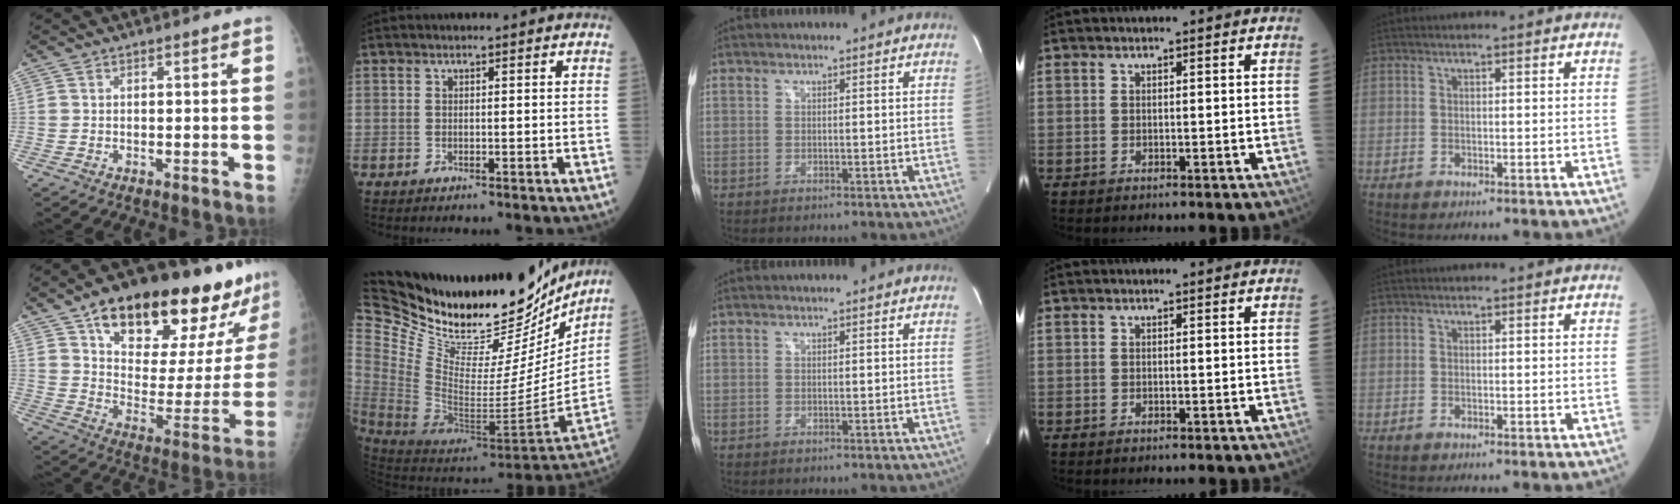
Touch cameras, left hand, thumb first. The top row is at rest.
{"thumb": {"total": 27.7, "force": [18.2, 10.5, 18.1], "torque": [-0.220, -0.056, 0.273]}, "index": {"total": 37.7, "force": [30.9, 11.3, 18.4], "torque": [-0.339, -0.049, 0.469]}}